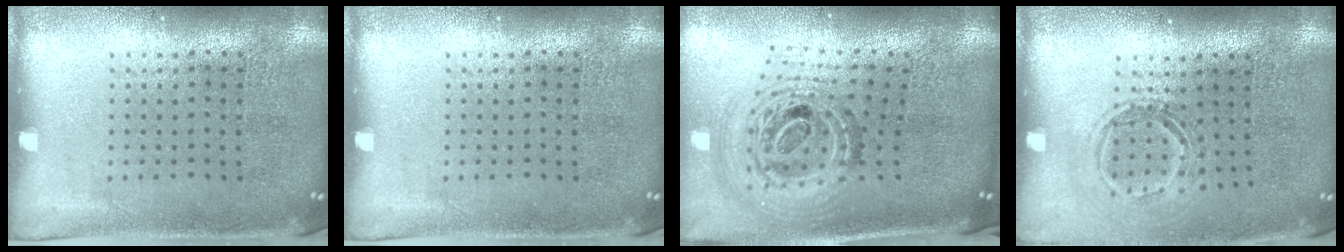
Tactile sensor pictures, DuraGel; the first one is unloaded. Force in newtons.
{"total": 0.0}
{"total": 2.1, "press": 1.7, "slide": 1.3}
{"total": 1.5, "press": 1.1, "slide": 1.0}